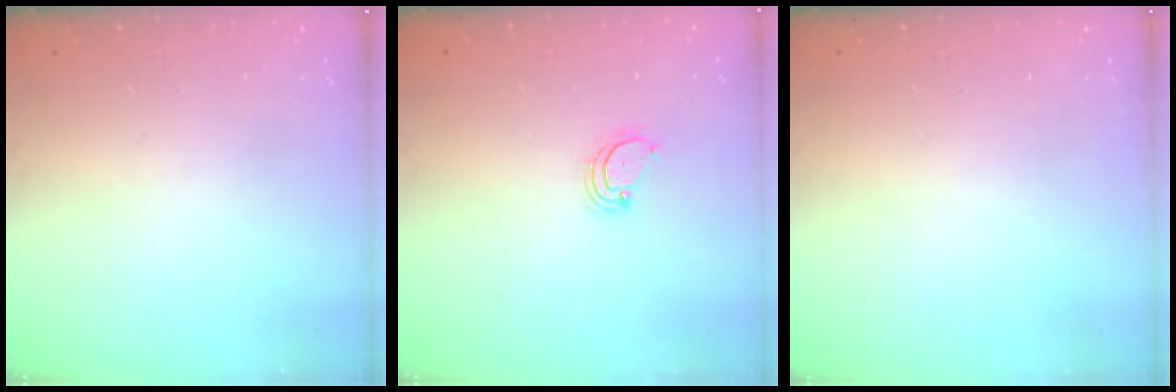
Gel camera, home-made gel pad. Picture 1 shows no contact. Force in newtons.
{"total": 3.0, "press": 3.0, "slide": 0.4}
{"total": 0.0}